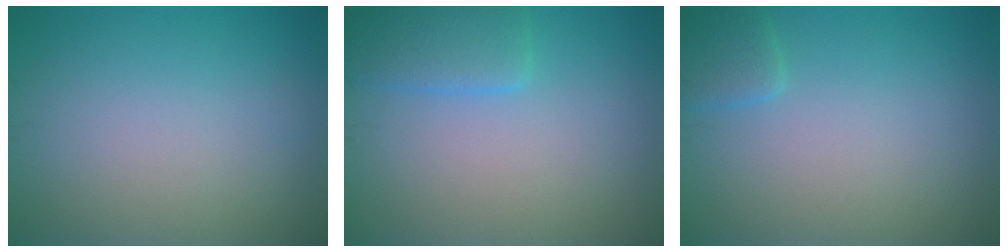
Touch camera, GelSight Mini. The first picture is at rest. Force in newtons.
{"total": 3.0, "press": 3.0, "slide": 0.2}
{"total": 1.6, "press": 1.6, "slide": 0.1}